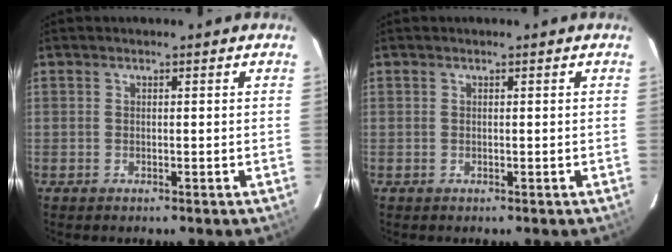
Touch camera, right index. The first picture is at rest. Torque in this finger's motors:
{"motor_torque": [0.00, 0.00, 0.00, 0.00]}